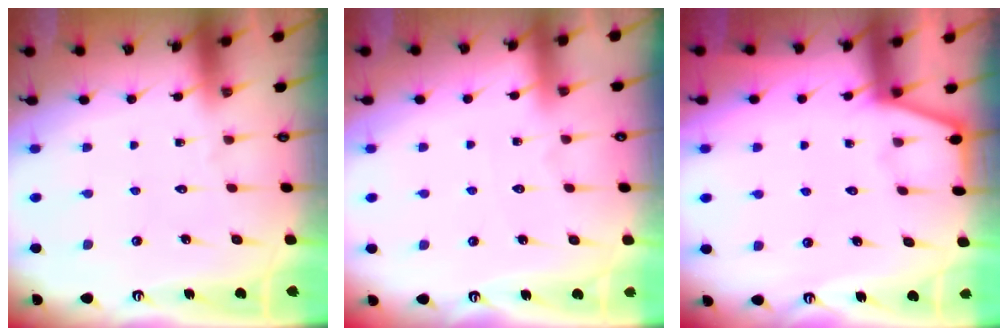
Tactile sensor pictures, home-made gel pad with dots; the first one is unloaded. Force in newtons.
{"total": 2.4, "press": 2.4, "slide": 0.4}
{"total": 2.3, "press": 2.3, "slide": 0.2}